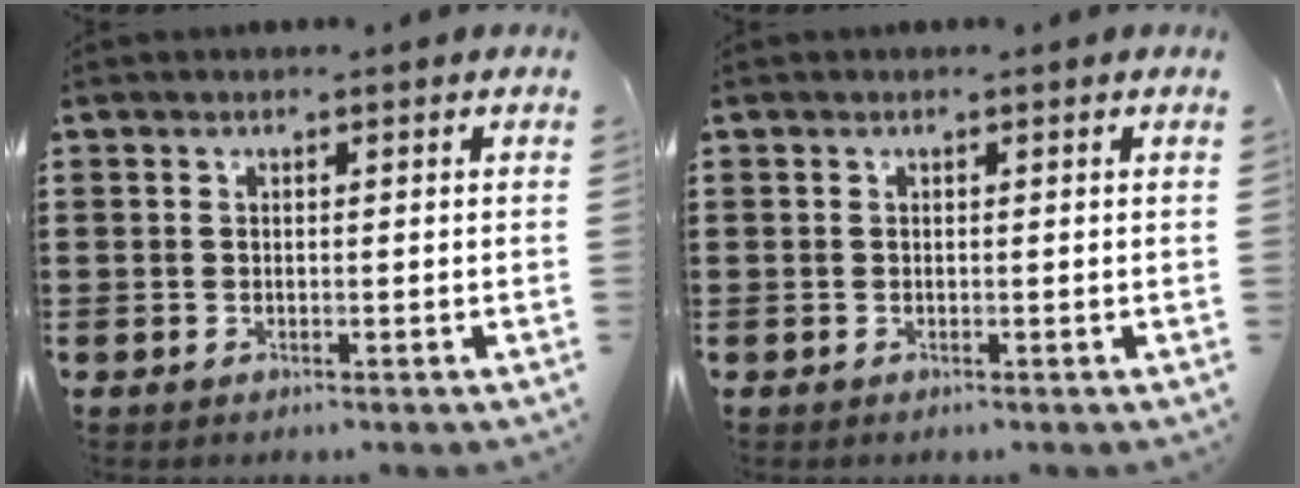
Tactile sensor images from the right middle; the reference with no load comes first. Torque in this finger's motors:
{"motor_torque": [-0.06, 0.01, 0.06, 0.02]}